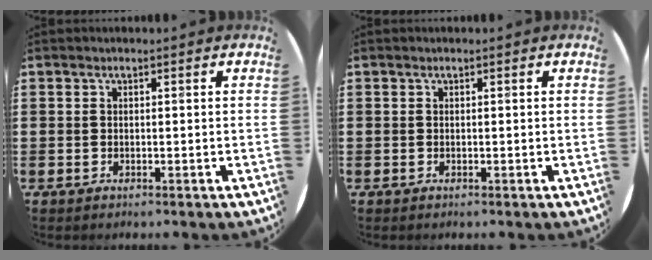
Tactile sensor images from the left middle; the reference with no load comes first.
{"total": 0.0}